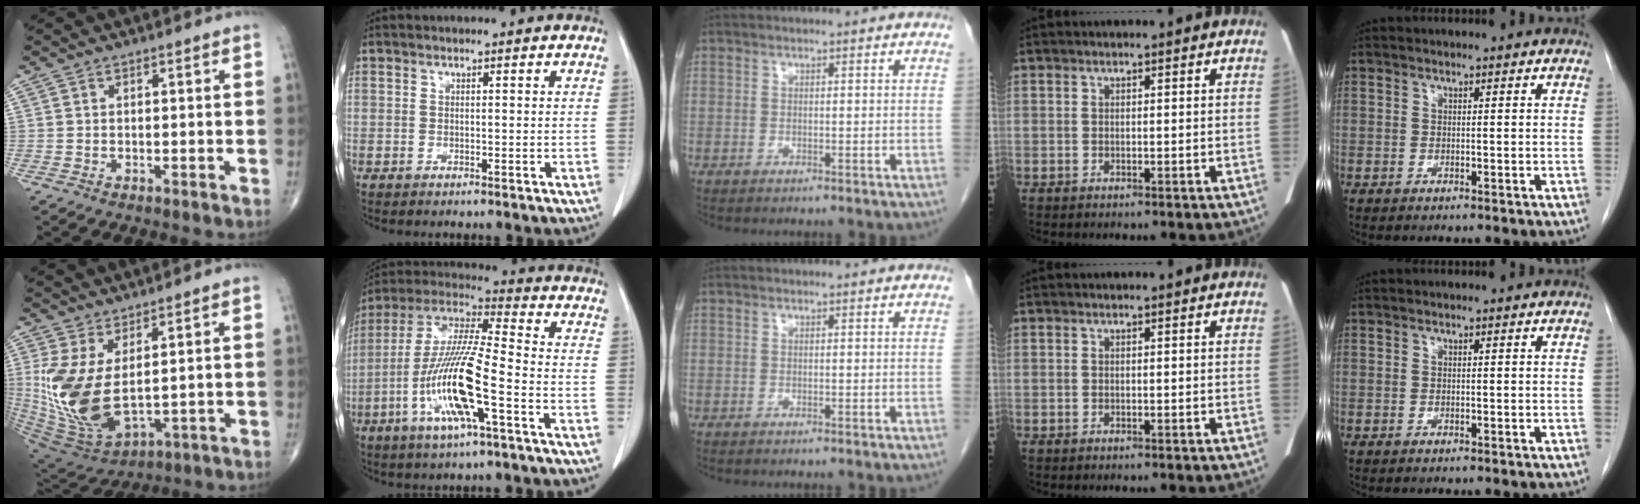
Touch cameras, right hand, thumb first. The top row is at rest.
{"thumb": {"total": 14.5, "force": [2.2, 7.0, 12.5], "torque": [-0.268, -0.032, 0.069]}, "index": {"total": 15.5, "force": [-5.0, 1.3, 14.6], "torque": [-0.298, -0.008, -0.100]}}